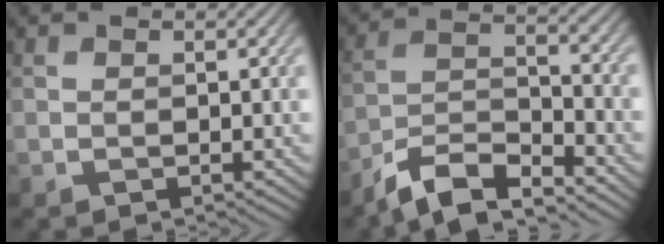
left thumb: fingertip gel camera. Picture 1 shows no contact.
{"total": 8.4, "force": [-7.0, 2.1, 4.2], "torque": [-0.085, -0.004, -0.144]}